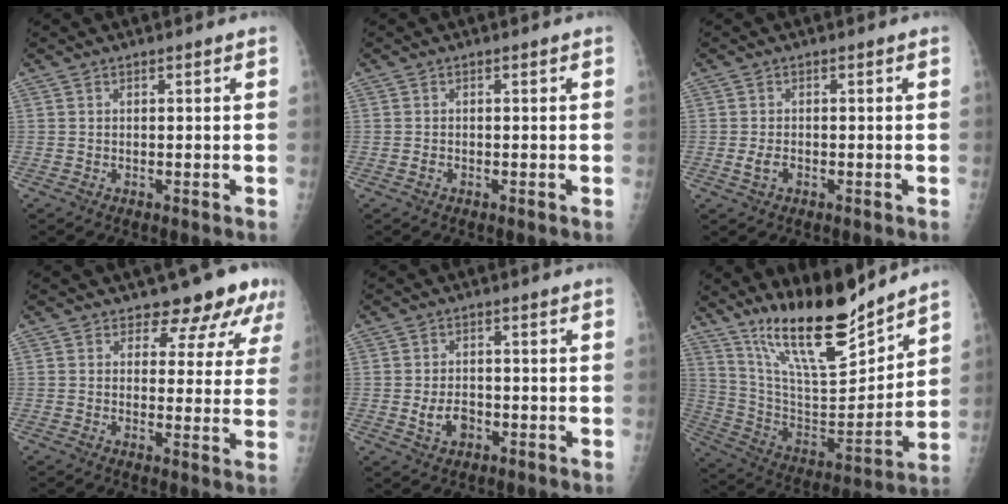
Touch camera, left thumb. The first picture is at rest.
{"total": 0.6, "force": [-0.2, 0.5, 0.4], "torque": [-0.007, 0.000, -0.005]}
{"total": 2.1, "force": [-0.6, 1.3, 1.5], "torque": [-0.032, 0.001, -0.011]}
{"total": 8.4, "force": [6.6, 4.3, 2.8], "torque": [0.006, -0.035, 0.063]}
{"total": 4.0, "force": [-1.0, 2.8, 2.6], "torque": [-0.040, 0.003, -0.013]}
{"total": 20.2, "force": [16.2, 4.6, 11.2], "torque": [-0.155, -0.105, 0.293]}